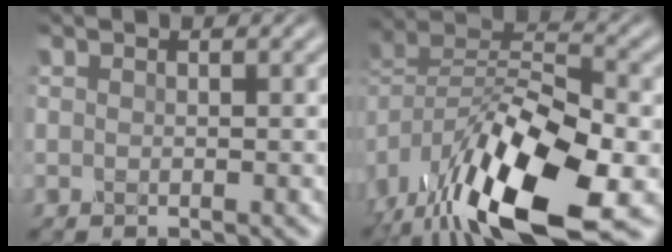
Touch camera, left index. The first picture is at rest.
{"total": 15.0, "force": [-8.2, 6.2, 11.0], "torque": [-0.201, -0.015, -0.141]}